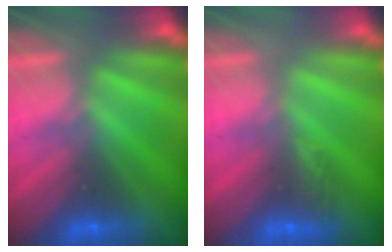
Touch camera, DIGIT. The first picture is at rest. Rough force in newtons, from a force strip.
{"total": 3.1}